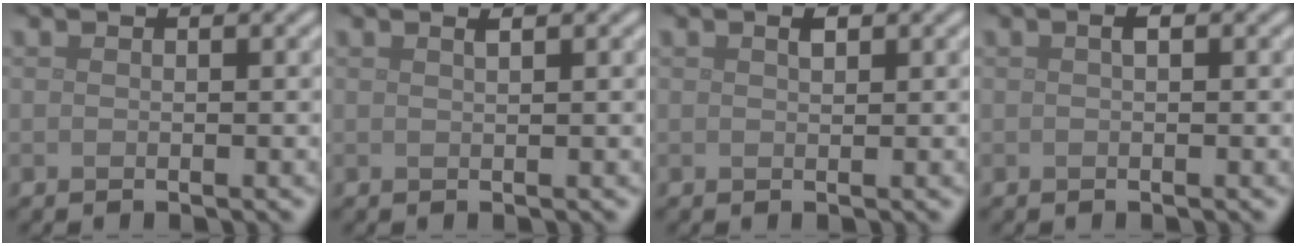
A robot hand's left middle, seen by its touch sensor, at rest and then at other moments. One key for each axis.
{"total": 0.9, "fx": 0.5, "fy": 0.3, "fz": 0.7, "tx": -0.005, "ty": 0.002, "tz": 0.008}
{"total": 0.8, "fx": 0.5, "fy": 0.3, "fz": 0.6, "tx": -0.012, "ty": 0.000, "tz": 0.009}
{"total": 0.7, "fx": 0.2, "fy": 0.2, "fz": 0.7, "tx": -0.012, "ty": 0.004, "tz": 0.004}